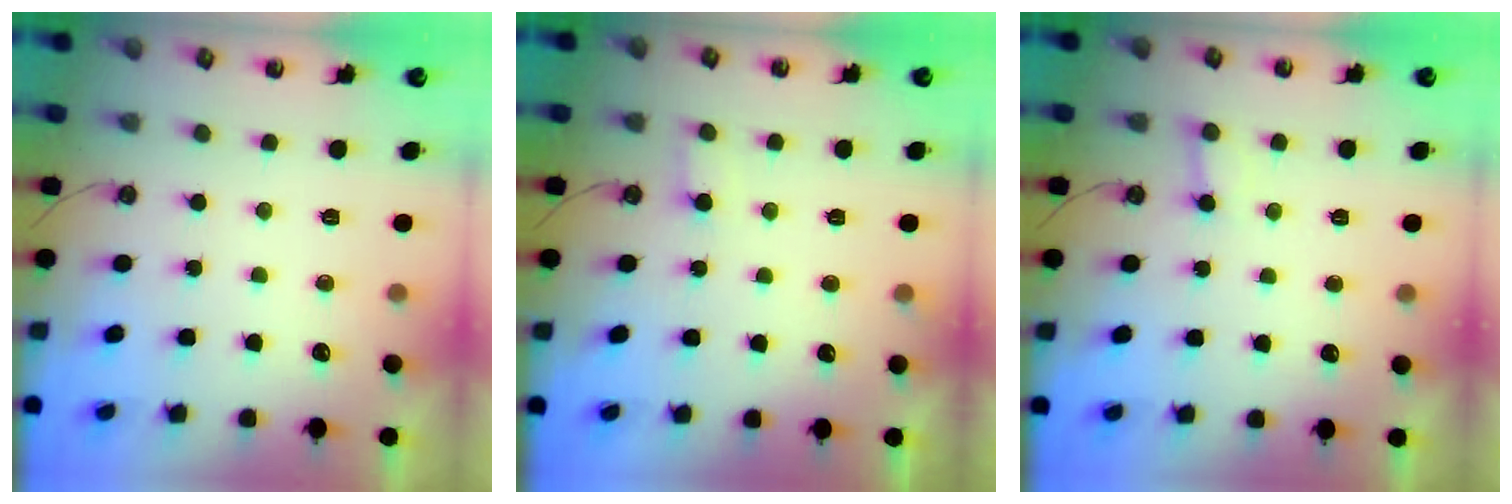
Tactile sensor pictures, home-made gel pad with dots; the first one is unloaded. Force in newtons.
{"total": 4.6, "press": 4.5, "slide": 0.3}
{"total": 4.0, "press": 4.0, "slide": 0.4}